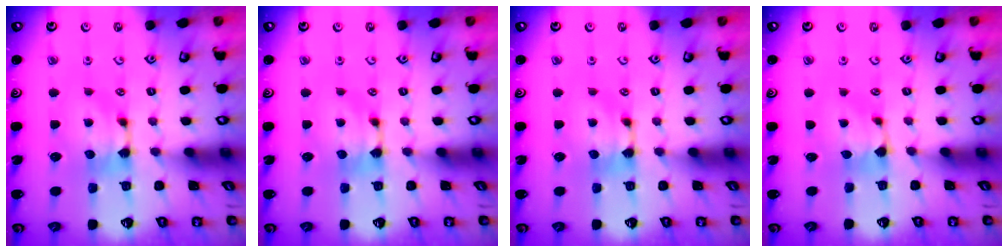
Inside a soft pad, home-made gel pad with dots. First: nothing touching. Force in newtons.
{"total": 0.0}
{"total": 0.0}
{"total": 0.9, "press": 0.6, "slide": 0.6}